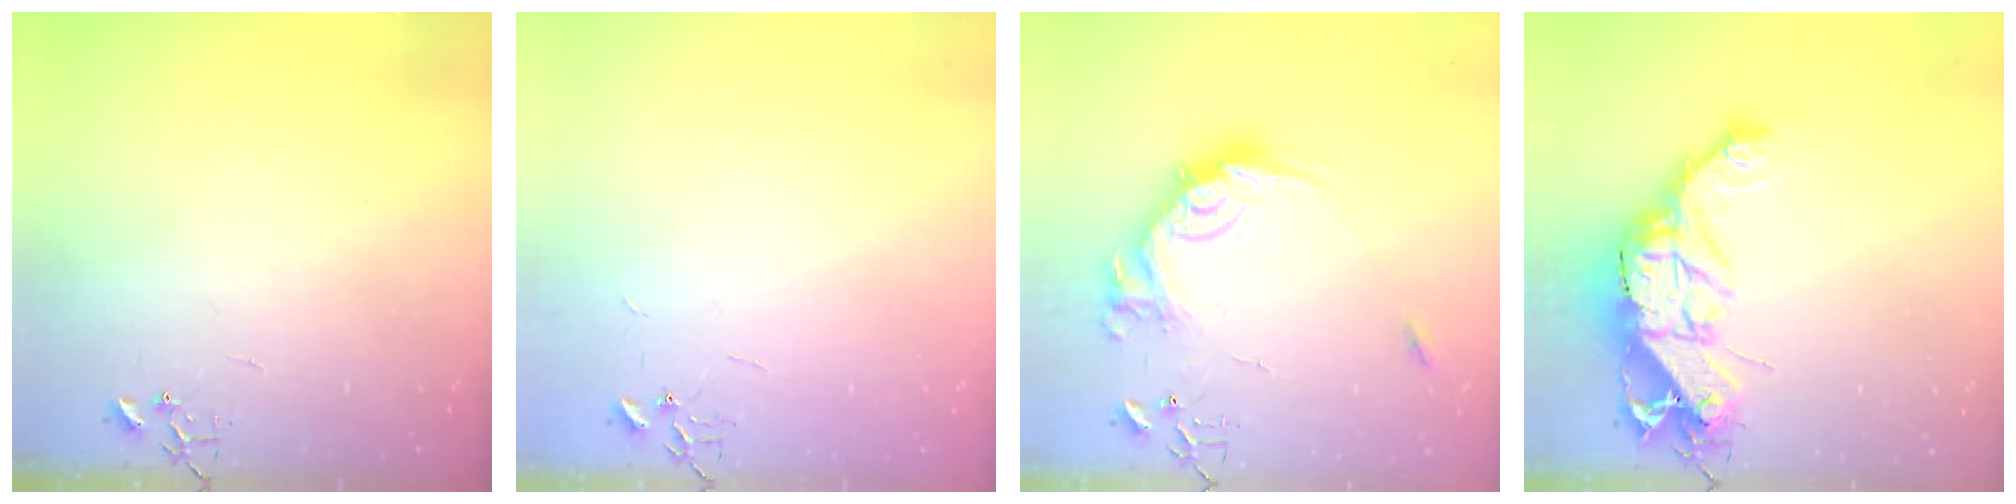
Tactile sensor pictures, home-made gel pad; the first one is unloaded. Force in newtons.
{"total": 1.8, "press": 1.8, "slide": 0.2}
{"total": 16.6, "press": 16.6, "slide": 0.9}
{"total": 17.7, "press": 17.6, "slide": 1.5}